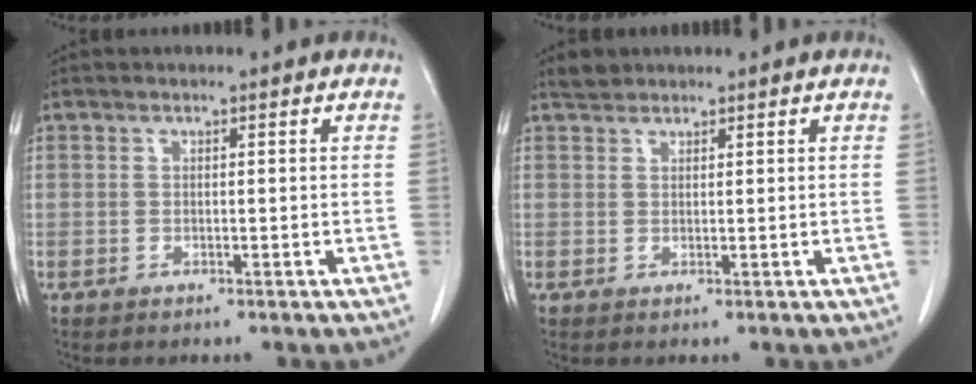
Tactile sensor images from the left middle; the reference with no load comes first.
{"total": 1.4, "force": [1.3, 0.6, 0.0], "torque": [-0.002, 0.005, 0.023]}